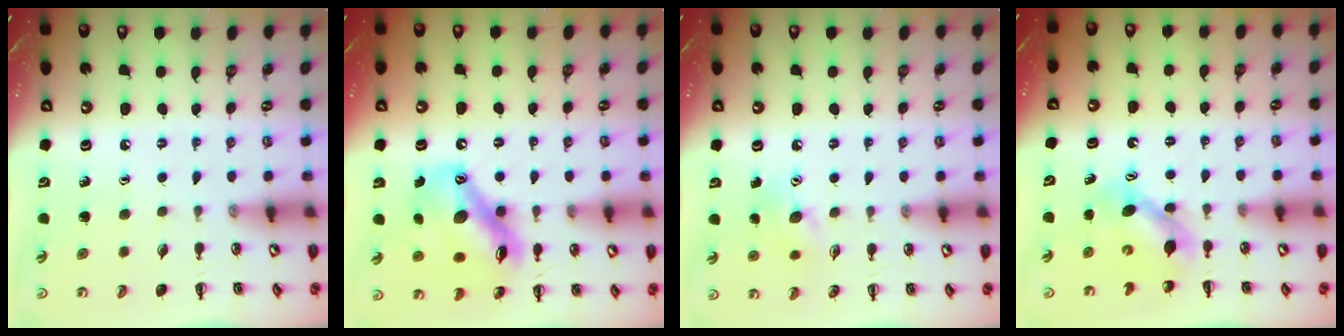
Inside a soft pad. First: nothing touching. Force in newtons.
{"total": 14.6, "press": 14.0, "slide": 3.9}
{"total": 6.8, "press": 6.6, "slide": 1.3}
{"total": 6.4, "press": 6.3, "slide": 1.0}